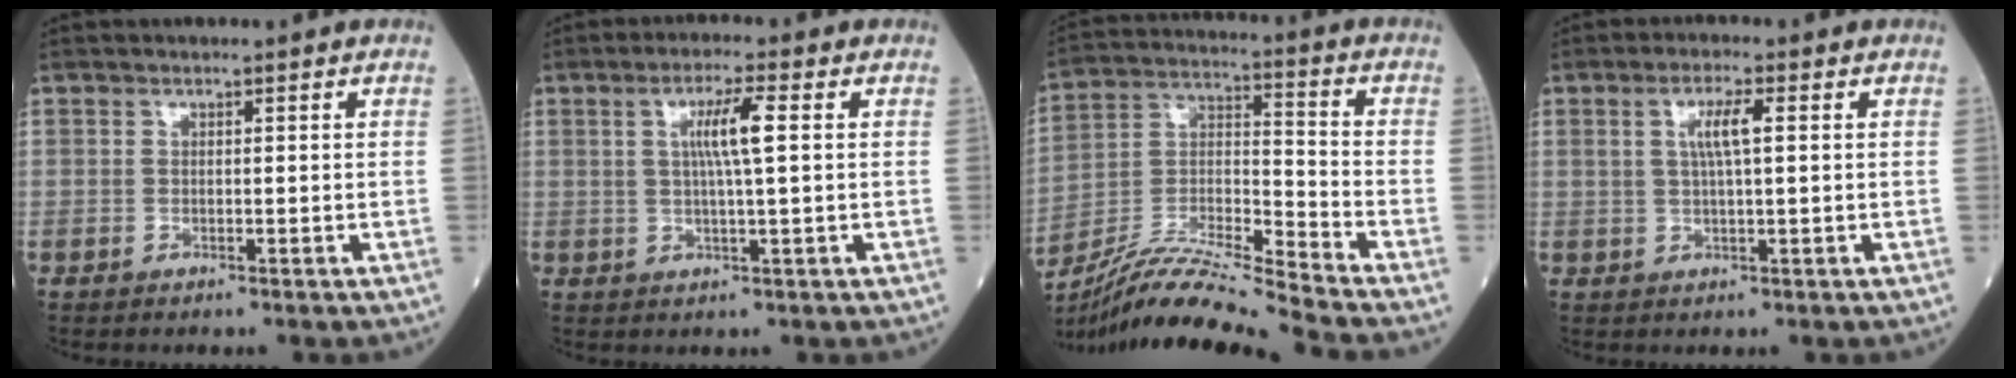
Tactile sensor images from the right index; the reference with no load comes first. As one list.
[{"total": 5.2, "force": [1.0, -0.3, 5.1], "torque": [-0.095, 0.001, 0.019]}, {"total": 15.6, "force": [-14.4, -2.7, 5.3], "torque": [-0.094, 0.001, -0.266]}, {"total": 4.2, "force": [1.0, 0.4, 4.0], "torque": [-0.078, 0.005, 0.019]}]